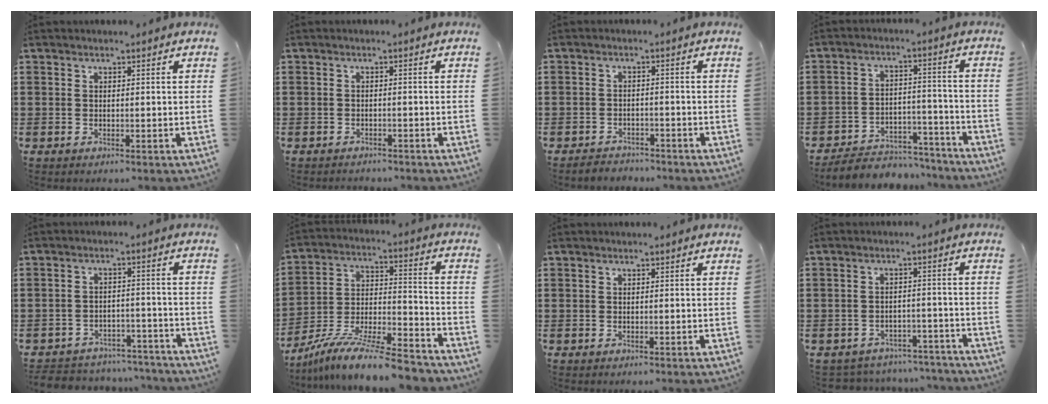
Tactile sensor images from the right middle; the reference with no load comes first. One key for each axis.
{"total": 1.1, "fx": -1.1, "fy": 0.2, "fz": -0.2, "tx": 0.000, "ty": 0.004, "tz": -0.026}
{"total": 2.4, "fx": -2.3, "fy": 0.6, "fz": -0.3, "tx": -0.003, "ty": 0.002, "tz": -0.052}
{"total": 5.8, "fx": -5.6, "fy": 1.3, "fz": 0.7, "tx": -0.017, "ty": 0.013, "tz": -0.114}
{"total": 4.4, "fx": -4.4, "fy": 0.8, "fz": 0.1, "tx": -0.005, "ty": 0.009, "tz": -0.092}
{"total": 11.5, "fx": -10.2, "fy": 0.7, "fz": 5.2, "tx": -0.082, "ty": 0.018, "tz": -0.196}
{"total": 0.0}
{"total": 3.5, "fx": -3.4, "fy": 0.5, "fz": -0.2, "tx": -0.004, "ty": 0.001, "tz": -0.074}